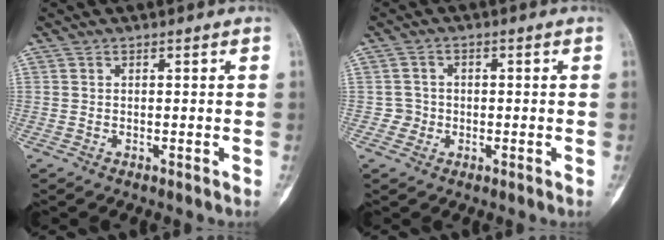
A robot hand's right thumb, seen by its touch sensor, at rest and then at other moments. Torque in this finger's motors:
{"motor_torque": [0.46, 0.14, -0.27, 0.21, -0.13]}